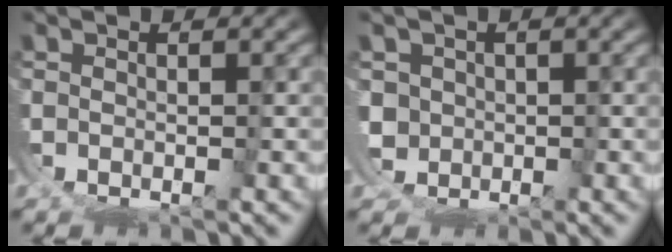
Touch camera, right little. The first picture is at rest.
{"total": 1.8, "force": [0.5, 1.4, -1.0], "torque": [-0.005, -0.027, 0.024]}